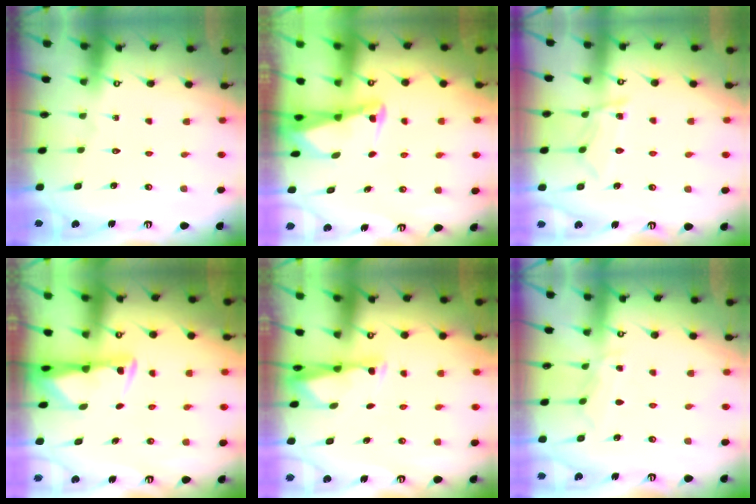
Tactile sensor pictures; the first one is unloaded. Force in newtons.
{"total": 2.5, "press": 2.5, "slide": 0.4}
{"total": 9.5, "press": 9.5, "slide": 0.9}
{"total": 3.1, "press": 3.1, "slide": 0.5}
{"total": 3.0, "press": 2.9, "slide": 0.5}
{"total": 5.9, "press": 5.8, "slide": 0.7}